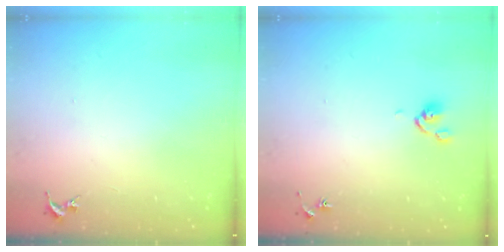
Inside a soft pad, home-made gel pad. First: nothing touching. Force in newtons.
{"total": 4.8, "press": 4.7, "slide": 1.1}